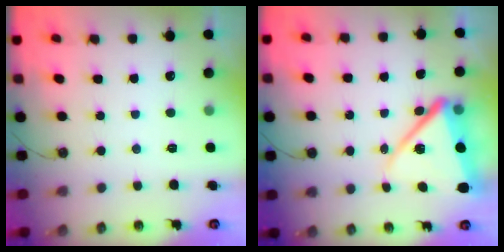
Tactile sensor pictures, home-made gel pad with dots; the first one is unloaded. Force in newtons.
{"total": 13.7, "press": 13.7, "slide": 1.1}